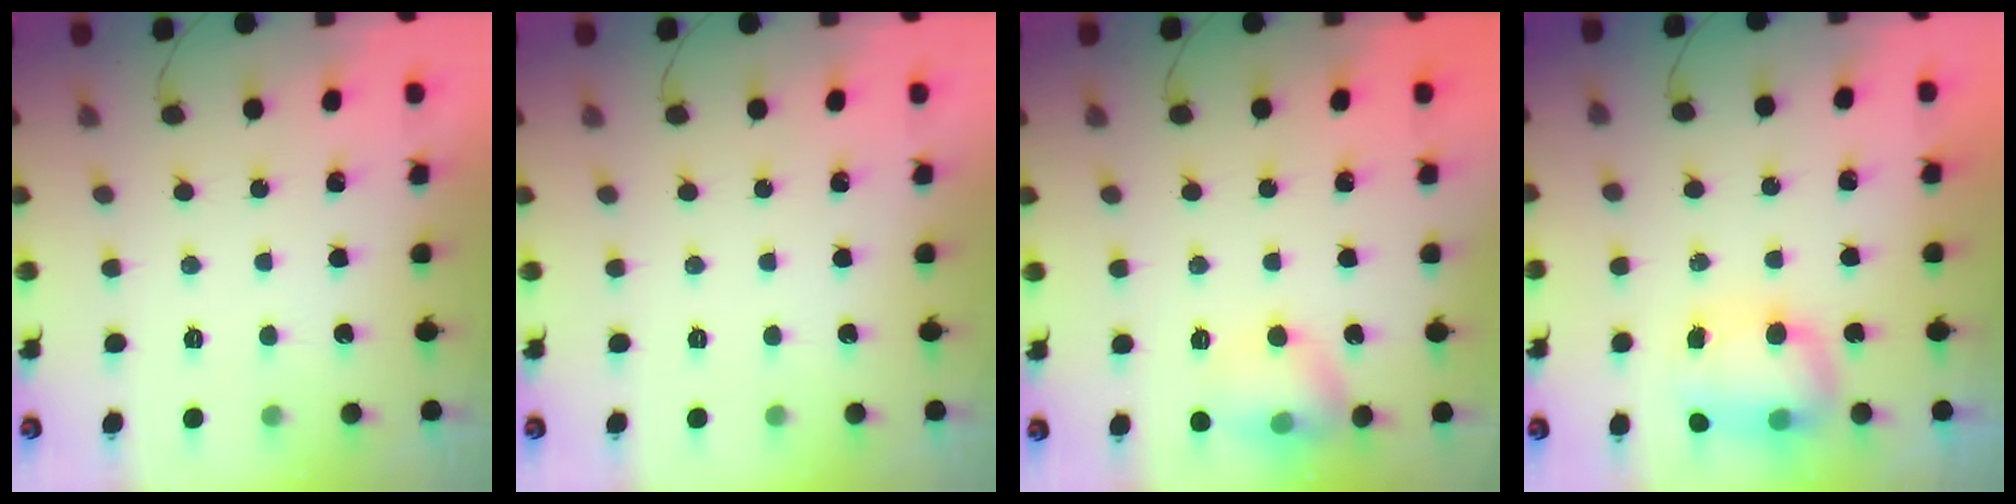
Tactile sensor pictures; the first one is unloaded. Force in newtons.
{"total": 0.0}
{"total": 10.4, "press": 10.3, "slide": 1.4}
{"total": 8.4, "press": 8.2, "slide": 1.7}